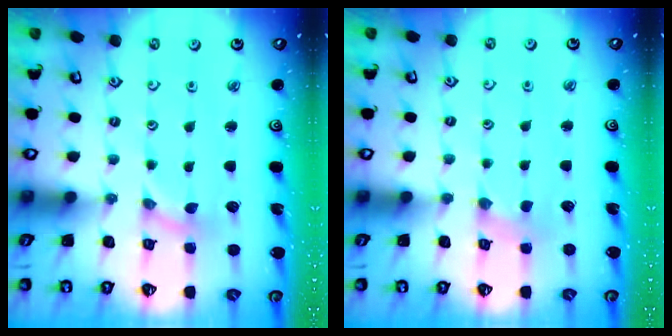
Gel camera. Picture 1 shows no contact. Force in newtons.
{"total": 0.0}